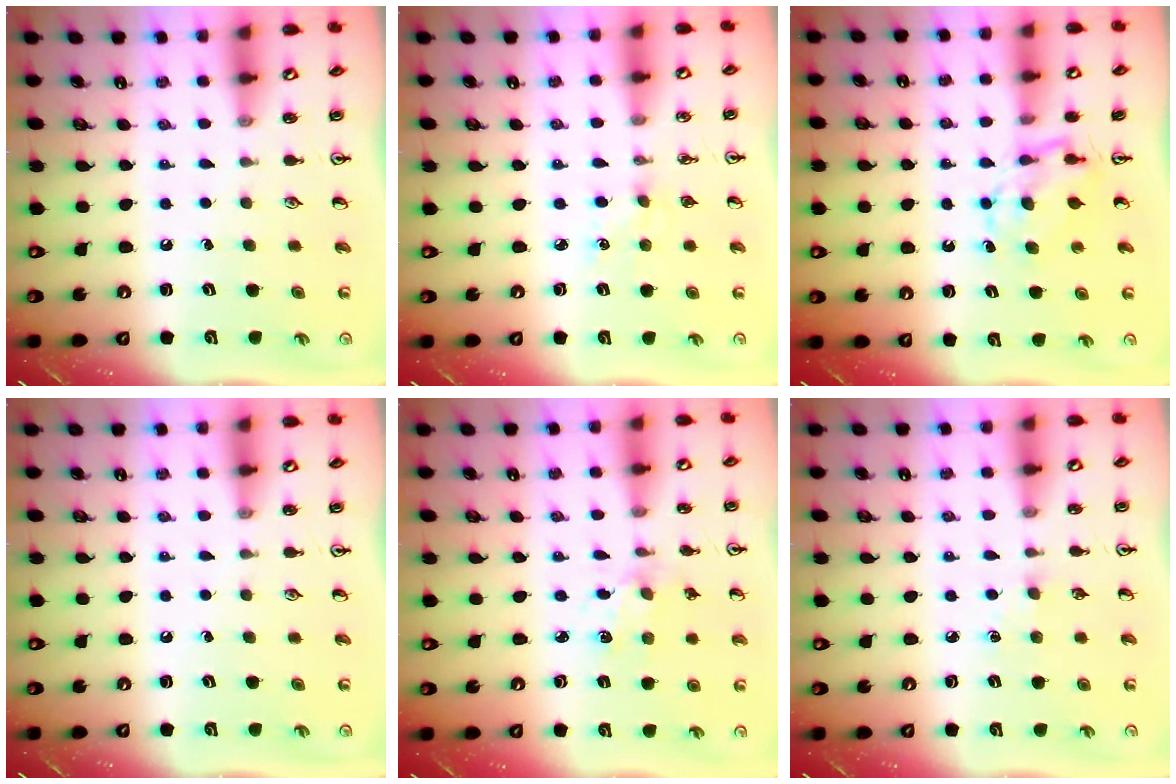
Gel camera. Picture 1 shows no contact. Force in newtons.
{"total": 3.6, "press": 3.5, "slide": 0.5}
{"total": 6.9, "press": 6.8, "slide": 0.8}
{"total": 0.0}
{"total": 2.7, "press": 2.6, "slide": 0.4}
{"total": 2.7, "press": 2.7, "slide": 0.4}